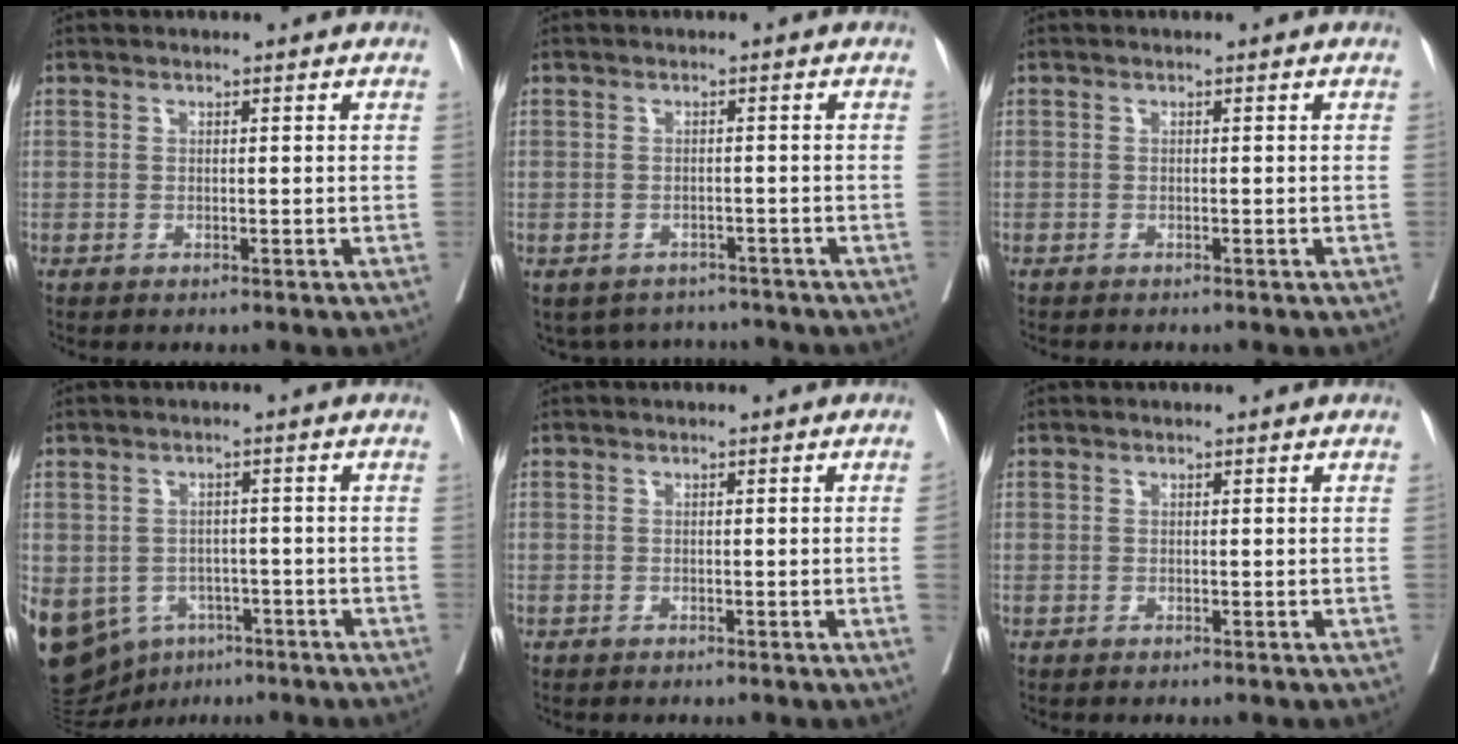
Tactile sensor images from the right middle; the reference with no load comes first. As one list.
[{"total": 5.7, "force": [-5.2, 2.4, 0.1], "torque": [0.007, 0.013, -0.065]}, {"total": 1.2, "force": [-1.1, 0.3, 0.4], "torque": [-0.010, -0.003, -0.015]}, {"total": 24.9, "force": [-10.8, 19.5, 11.1], "torque": [-0.362, -0.014, -0.147]}, {"total": 1.1, "force": [-0.2, -0.4, 1.0], "torque": [-0.010, 0.001, -0.003]}, {"total": 0.0}]